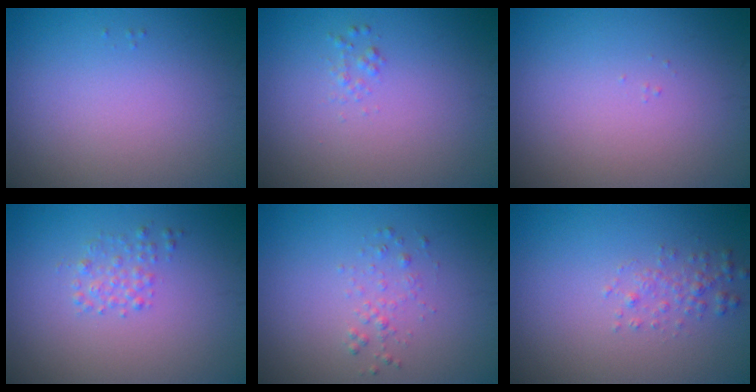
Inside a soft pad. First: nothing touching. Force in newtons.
{"total": 0.7, "press": 0.7, "slide": 0.0}
{"total": 0.0}
{"total": 1.4, "press": 1.4, "slide": 0.1}
{"total": 1.1, "press": 1.1, "slide": 0.1}
{"total": 1.4, "press": 1.4, "slide": 0.0}